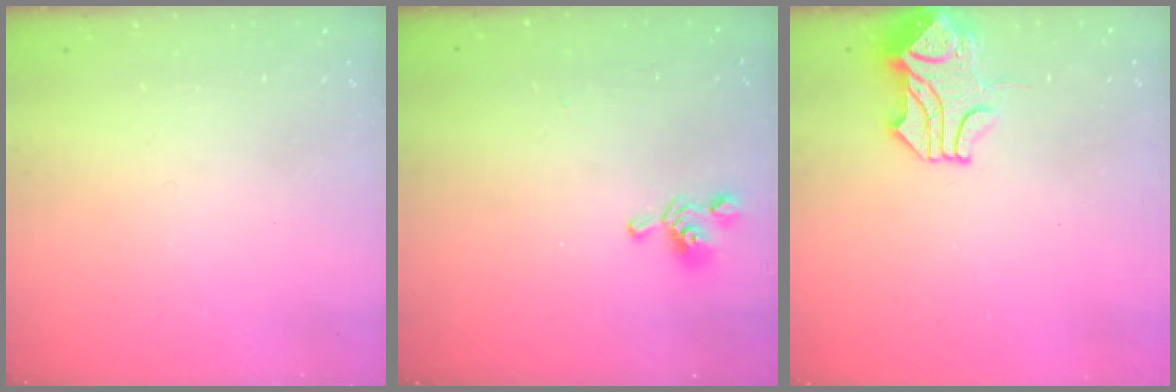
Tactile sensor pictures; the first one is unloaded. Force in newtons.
{"total": 2.3, "press": 2.2, "slide": 0.8}
{"total": 1.5, "press": 0.8, "slide": 1.3}